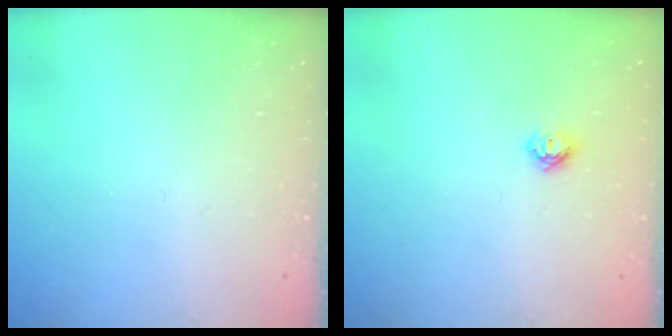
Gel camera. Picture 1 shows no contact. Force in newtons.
{"total": 5.8, "press": 5.8, "slide": 0.7}